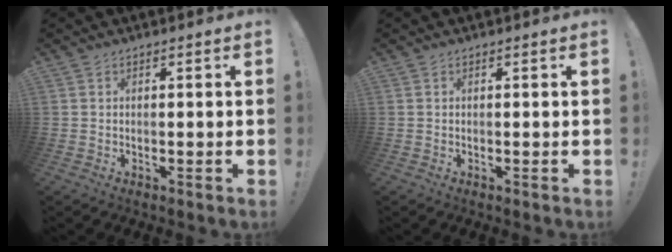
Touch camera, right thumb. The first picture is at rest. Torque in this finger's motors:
{"motor_torque": [0.00, 0.00, -0.04, 0.04, 0.02]}